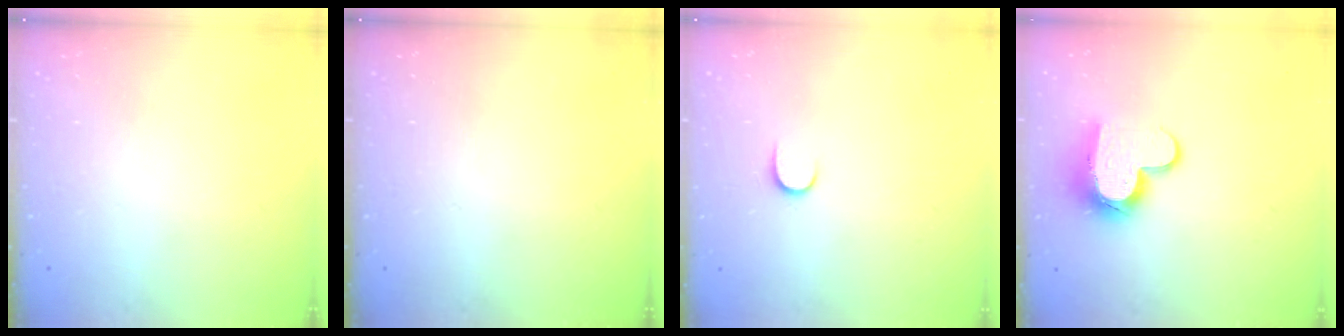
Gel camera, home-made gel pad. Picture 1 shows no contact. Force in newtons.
{"total": 0.0}
{"total": 5.3, "press": 5.3, "slide": 0.5}
{"total": 11.7, "press": 11.7, "slide": 1.0}